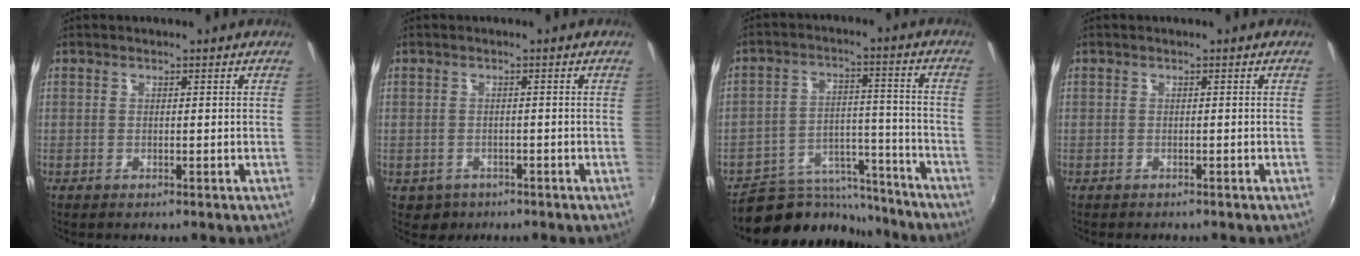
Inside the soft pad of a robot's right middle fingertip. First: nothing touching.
{"total": 2.9, "force": [-1.2, 2.6, 0.8], "torque": [-0.023, -0.002, -0.011]}
{"total": 12.9, "force": [-11.7, 5.3, 1.7], "torque": [-0.029, 0.040, -0.171]}
{"total": 0.6, "force": [-0.5, 0.2, 0.0], "torque": [-0.004, -0.001, -0.008]}